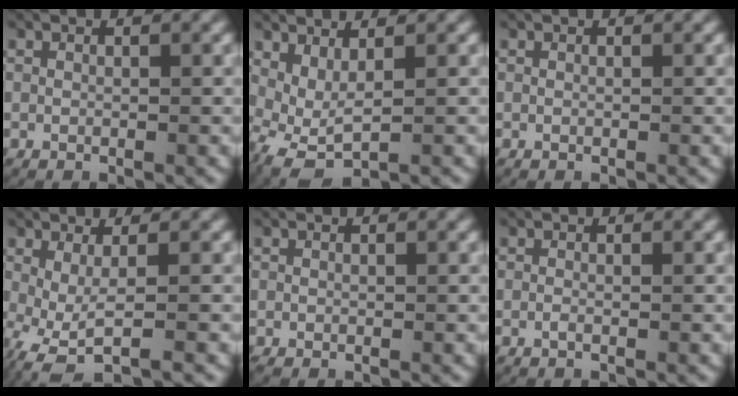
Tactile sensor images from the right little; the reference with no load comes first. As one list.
[{"total": 5.2, "force": [-0.5, 3.7, 3.6], "torque": [-0.094, -0.025, 0.003]}, {"total": 0.0}, {"total": 4.7, "force": [-1.3, 2.1, 3.9], "torque": [-0.080, -0.015, -0.009]}, {"total": 0.6, "force": [-0.5, 0.2, 0.3], "torque": [-0.009, -0.004, -0.006]}, {"total": 0.5, "force": [-0.4, 0.0, 0.3], "torque": [-0.013, -0.003, -0.007]}]